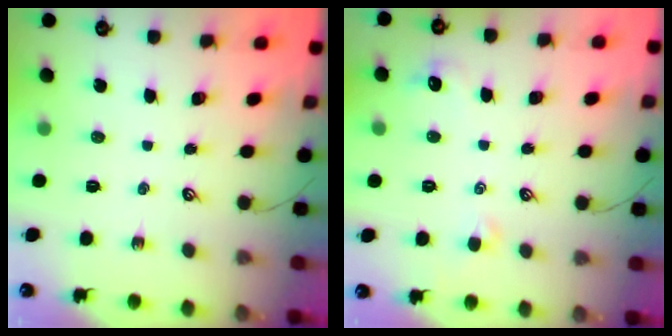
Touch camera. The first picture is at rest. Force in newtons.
{"total": 1.0, "press": 0.8, "slide": 0.6}